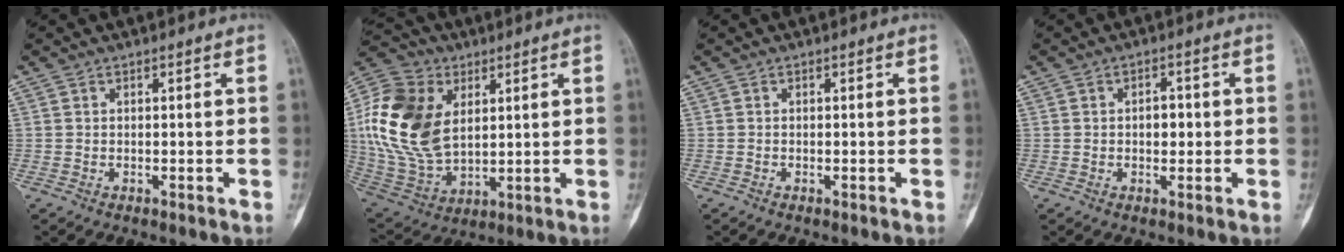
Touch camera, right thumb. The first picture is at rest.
{"total": 20.0, "force": [4.6, 13.2, 14.3], "torque": [-0.284, -0.013, 0.089]}
{"total": 0.0}
{"total": 3.0, "force": [0.1, 1.9, 2.3], "torque": [-0.019, 0.007, -0.001]}